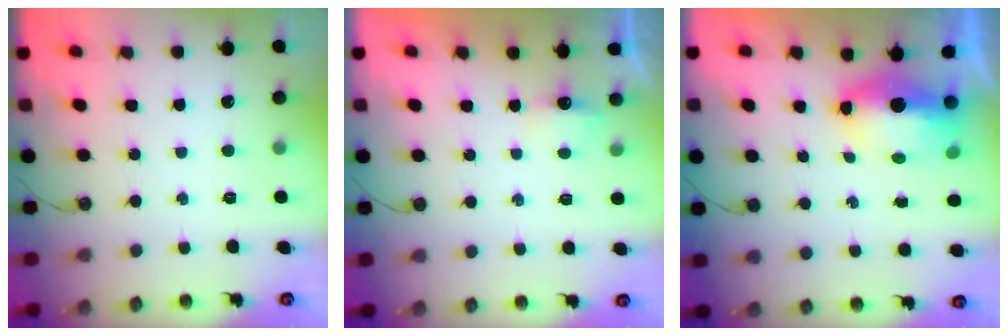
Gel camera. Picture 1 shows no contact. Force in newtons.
{"total": 2.9, "press": 2.9, "slide": 0.3}
{"total": 7.6, "press": 7.5, "slide": 1.3}